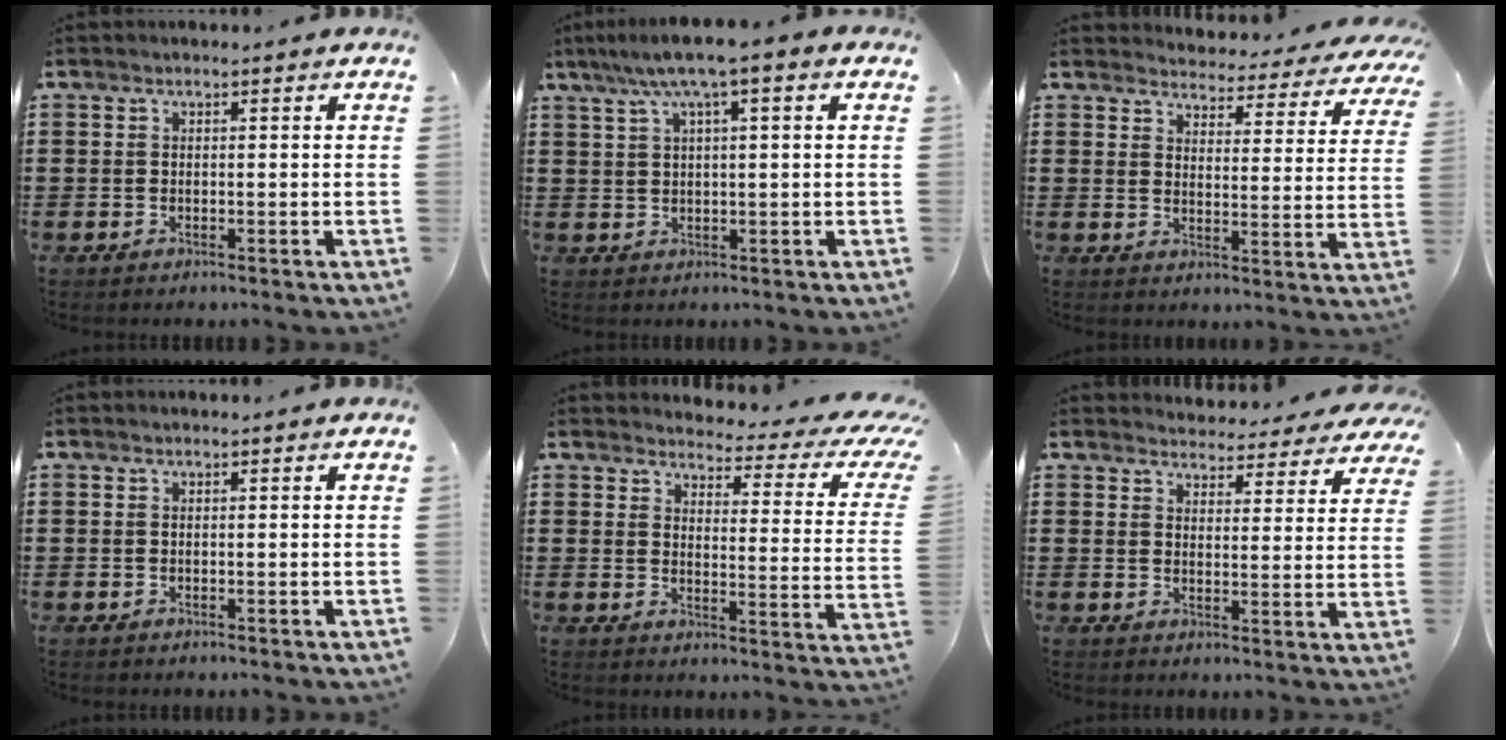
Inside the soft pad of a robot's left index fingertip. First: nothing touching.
{"total": 5.2, "force": [2.2, 0.3, 4.7], "torque": [-0.095, 0.005, 0.034]}
{"total": 3.9, "force": [3.9, 0.2, 0.2], "torque": [-0.019, -0.037, 0.062]}
{"total": 0.0}
{"total": 3.9, "force": [3.3, 0.8, 2.0], "torque": [-0.044, -0.030, 0.047]}
{"total": 3.9, "force": [3.9, 0.4, 0.0], "torque": [-0.013, -0.025, 0.067]}